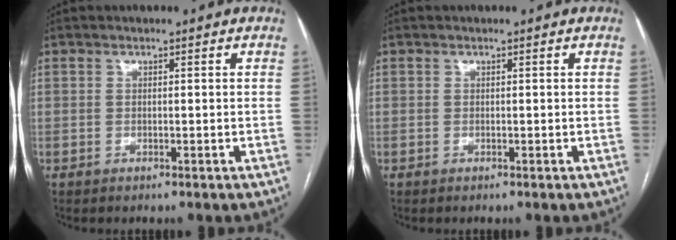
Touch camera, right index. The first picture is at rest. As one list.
[{"total": 0.0}]